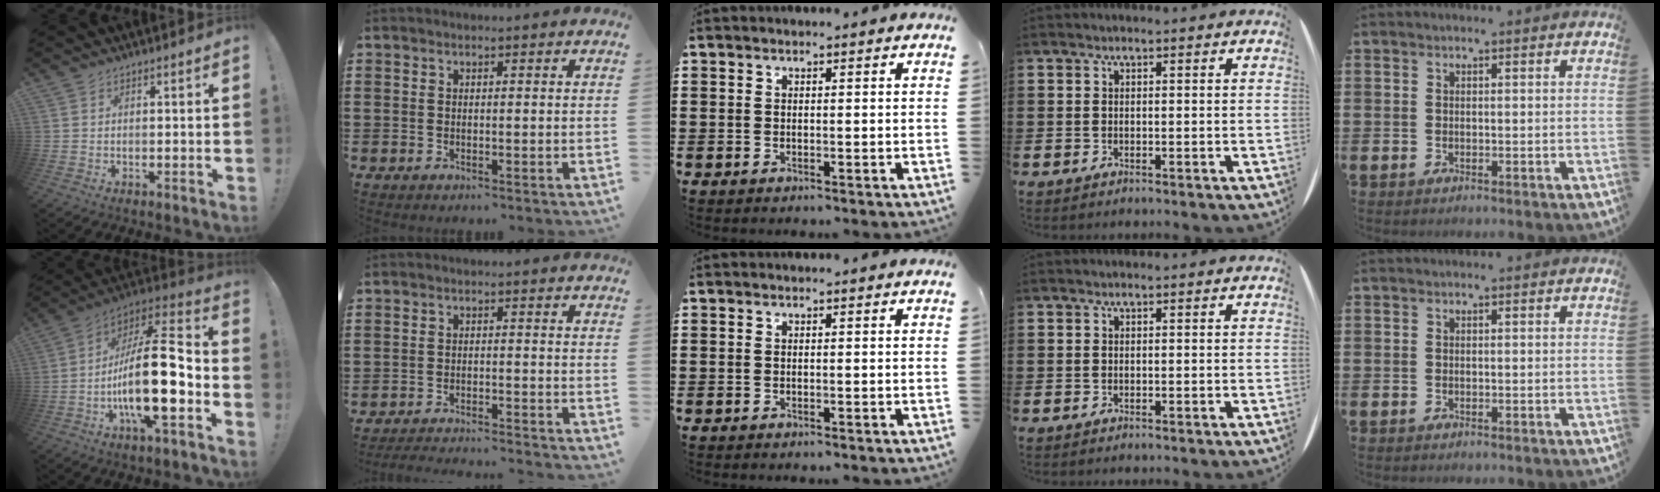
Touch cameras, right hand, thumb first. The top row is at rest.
{"thumb": {"total": 23.8, "force": [-5.4, 7.5, 21.9], "torque": [-0.377, 0.021, -0.090]}, "index": {"total": 3.0, "force": [-2.9, -0.3, 0.3], "torque": [-0.008, -0.003, -0.062]}}